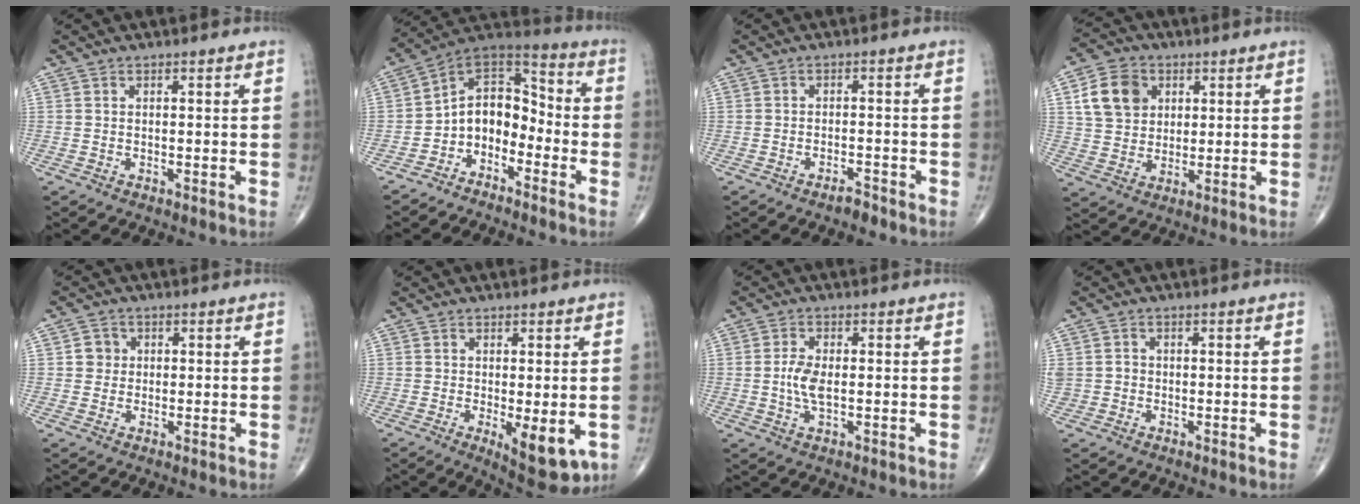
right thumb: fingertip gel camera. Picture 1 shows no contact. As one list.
[{"total": 10.5, "force": [-4.0, 7.5, 6.2], "torque": [-0.062, 0.084, -0.086]}, {"total": 2.1, "force": [-1.8, 0.6, 1.0], "torque": [-0.018, 0.006, -0.032]}, {"total": 10.3, "force": [3.4, 8.2, 5.1], "torque": [-0.071, -0.004, 0.063]}, {"total": 2.9, "force": [0.4, 2.7, 0.7], "torque": [0.007, 0.003, 0.002]}, {"total": 8.0, "force": [-1.9, 3.0, 7.1], "torque": [-0.088, -0.020, -0.018]}, {"total": 4.6, "force": [-0.2, 2.1, 4.1], "torque": [-0.090, 0.000, -0.005]}, {"total": 2.7, "force": [-0.1, 2.5, 1.0], "torque": [-0.010, 0.010, 0.002]}]